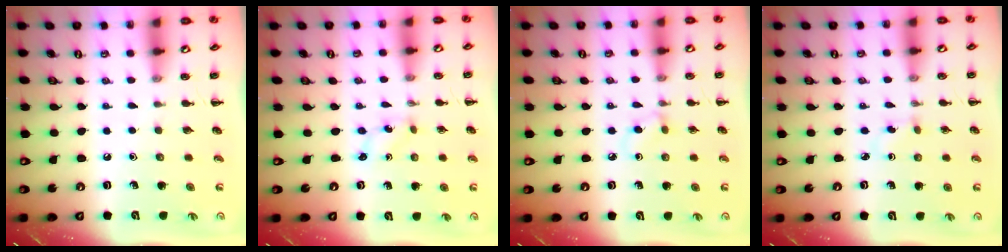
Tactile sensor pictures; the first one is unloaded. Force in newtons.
{"total": 0.0}
{"total": 4.0, "press": 3.8, "slide": 1.3}
{"total": 2.4, "press": 2.2, "slide": 0.9}